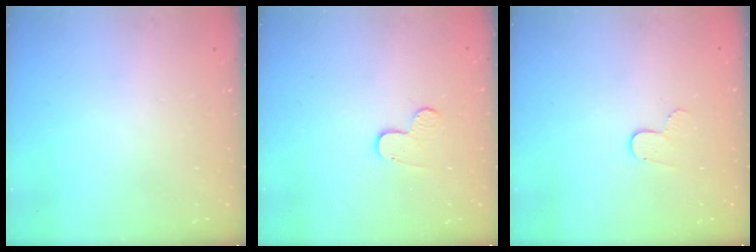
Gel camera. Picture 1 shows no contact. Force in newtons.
{"total": 4.8, "press": 4.8, "slide": 0.3}
{"total": 4.3, "press": 4.3, "slide": 0.4}